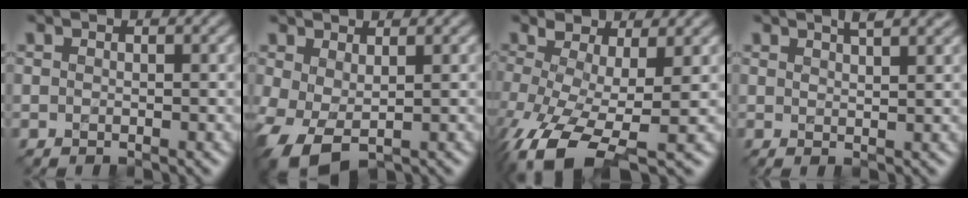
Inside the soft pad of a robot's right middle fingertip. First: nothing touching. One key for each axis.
{"total": 4.3, "fx": -0.7, "fy": 2.3, "fz": 3.5, "tx": -0.093, "ty": -0.005, "tz": -0.007}
{"total": 7.2, "fx": -2.3, "fy": 2.6, "fz": 6.2, "tx": -0.137, "ty": -0.003, "tz": -0.055}
{"total": 2.6, "fx": 1.9, "fy": 0.7, "fz": 1.6, "tx": -0.005, "ty": 0.013, "tz": 0.014}